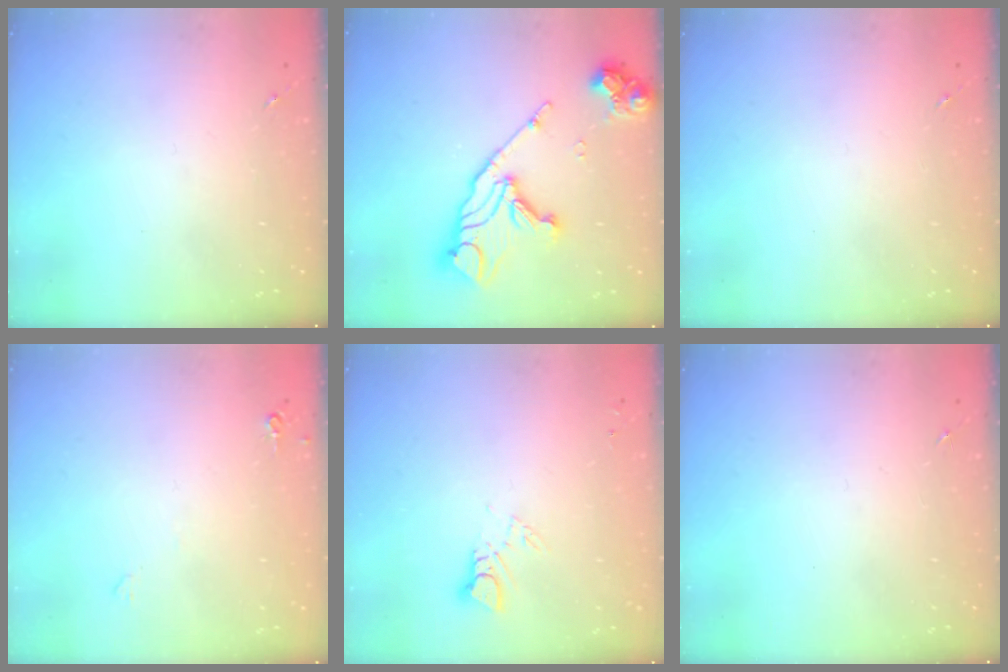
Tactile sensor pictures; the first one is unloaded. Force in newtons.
{"total": 19.5, "press": 19.4, "slide": 2.1}
{"total": 0.0}
{"total": 3.8, "press": 3.8, "slide": 0.6}
{"total": 3.6, "press": 3.6, "slide": 0.2}
{"total": 0.0}